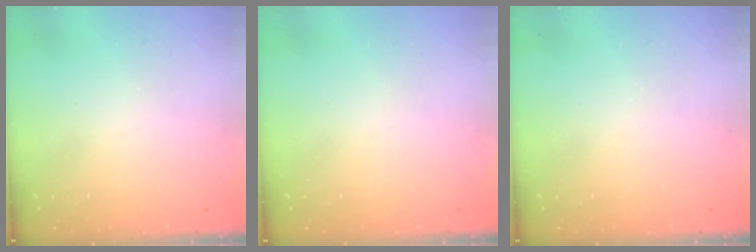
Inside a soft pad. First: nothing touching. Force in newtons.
{"total": 0.0}
{"total": 0.0}